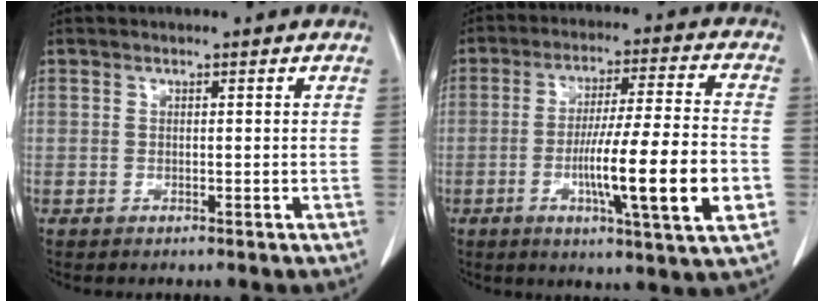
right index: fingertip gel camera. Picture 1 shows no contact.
{"total": 16.0, "force": [-4.0, 0.2, 15.5], "torque": [-0.248, -0.009, -0.067]}